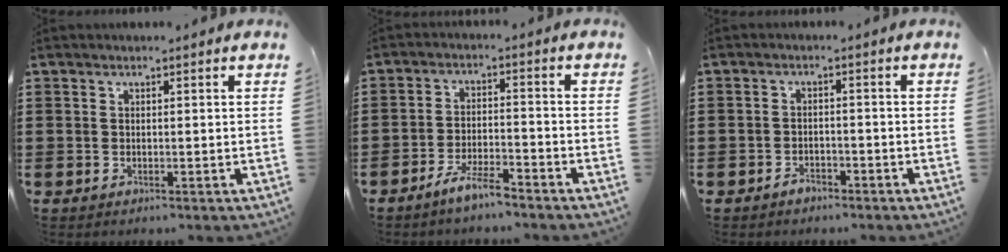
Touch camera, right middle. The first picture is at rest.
{"total": 5.0, "force": [-4.2, 0.6, 2.5], "torque": [-0.055, 0.001, -0.083]}
{"total": 2.1, "force": [-1.8, 1.0, 0.3], "torque": [-0.012, 0.002, -0.038]}